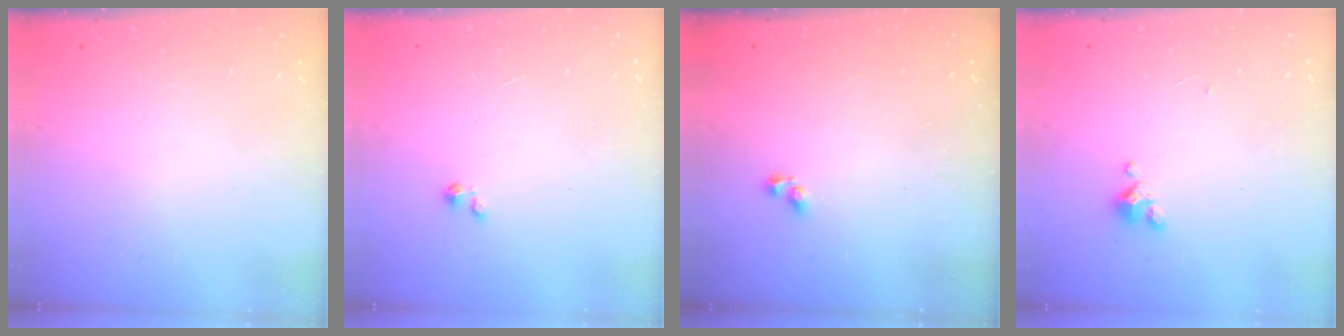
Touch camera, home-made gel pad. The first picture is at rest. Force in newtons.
{"total": 0.0}
{"total": 2.9, "press": 2.8, "slide": 0.6}
{"total": 2.5, "press": 2.5, "slide": 0.3}